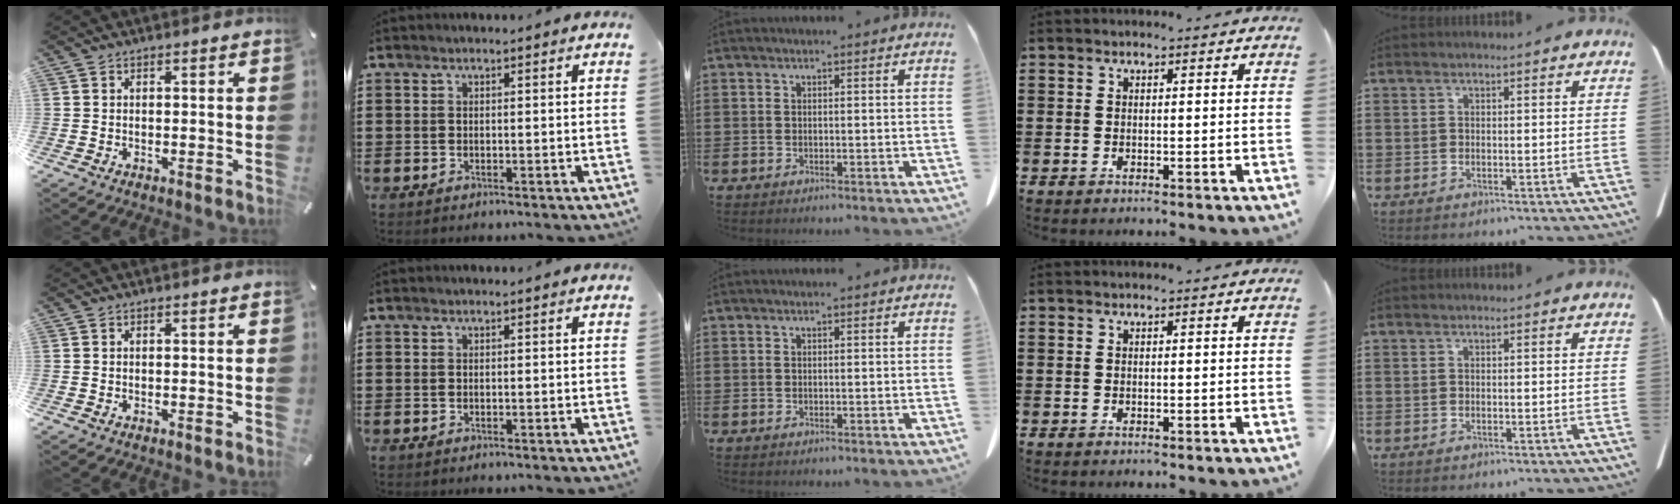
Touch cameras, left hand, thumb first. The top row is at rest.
{}